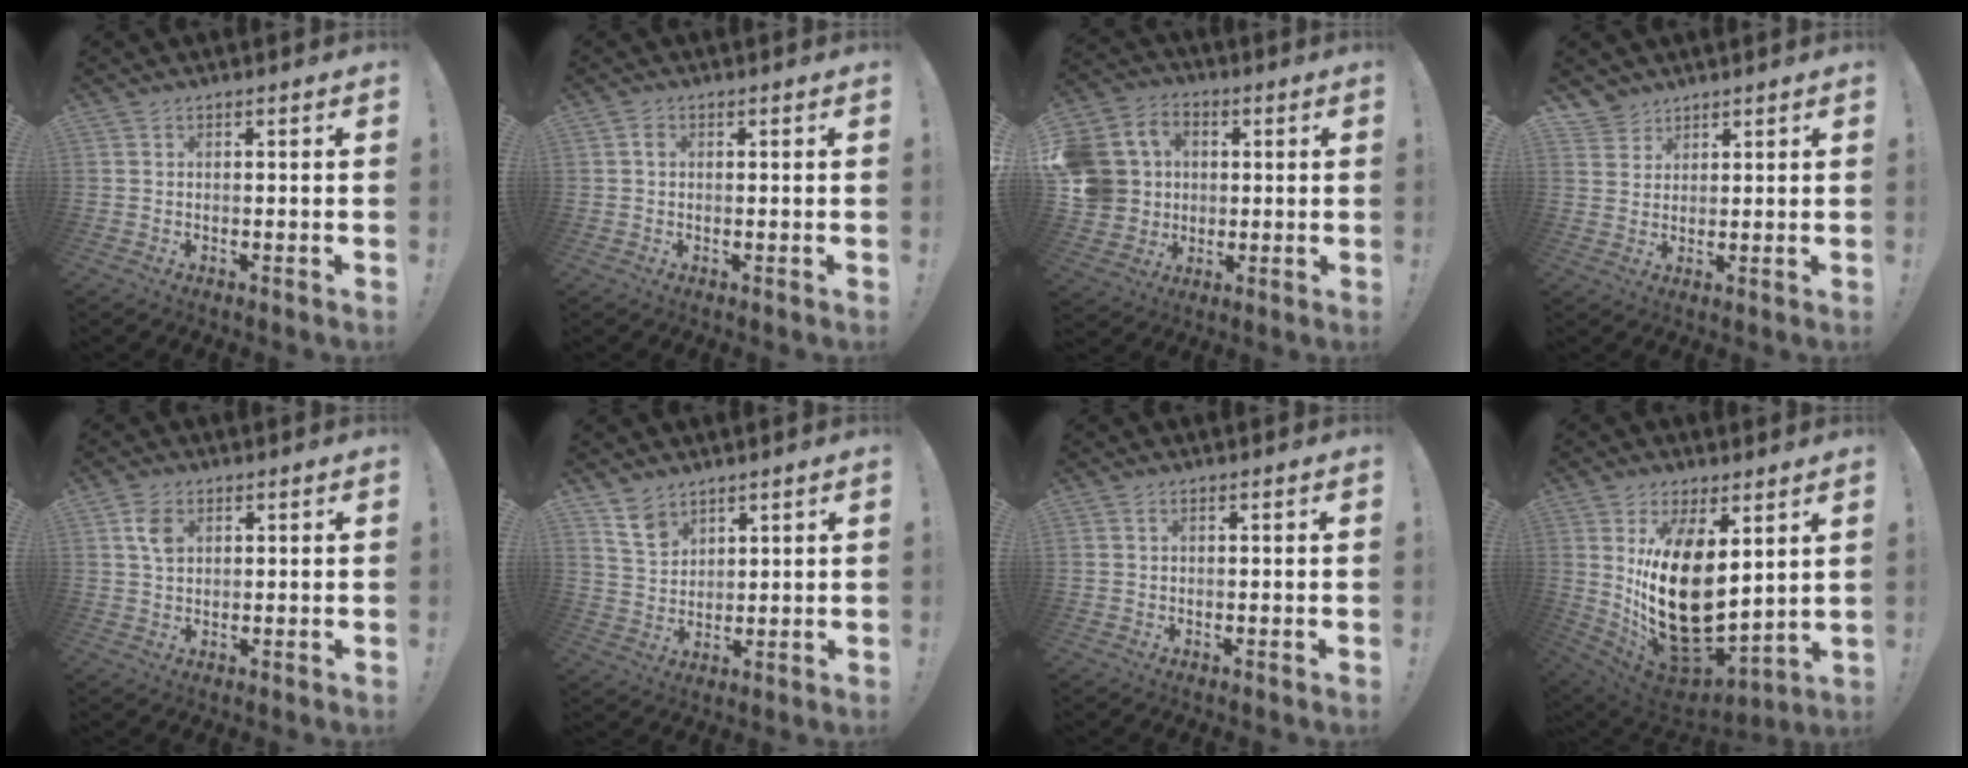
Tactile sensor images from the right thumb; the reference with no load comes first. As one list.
[{"total": 1.1, "force": [0.0, 0.8, 0.7], "torque": [-0.009, 0.002, -0.002]}, {"total": 13.0, "force": [0.8, 12.0, 5.0], "torque": [-0.100, 0.011, 0.027]}, {"total": 4.0, "force": [3.3, 2.3, 0.3], "torque": [-0.010, -0.021, 0.064]}, {"total": 5.1, "force": [1.8, 3.4, 3.4], "torque": [-0.048, -0.002, 0.033]}, {"total": 8.2, "force": [5.8, 5.3, 2.4], "torque": [-0.035, -0.036, 0.113]}, {"total": 0.8, "force": [0.3, 0.5, 0.6], "torque": [-0.017, 0.004, 0.007]}, {"total": 21.8, "force": [3.8, 12.7, 17.4], "torque": [-0.328, -0.051, 0.083]}]